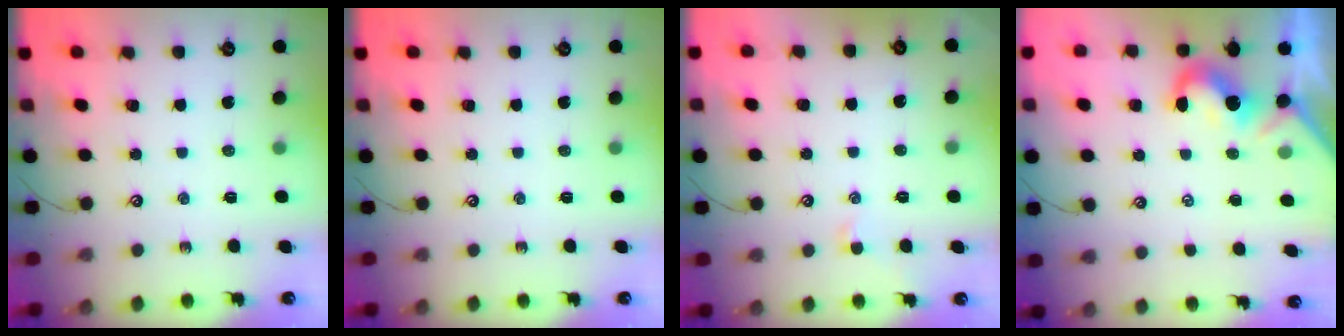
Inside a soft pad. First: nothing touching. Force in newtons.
{"total": 0.0}
{"total": 0.8, "press": 0.6, "slide": 0.5}
{"total": 1.4, "press": 1.2, "slide": 0.8}